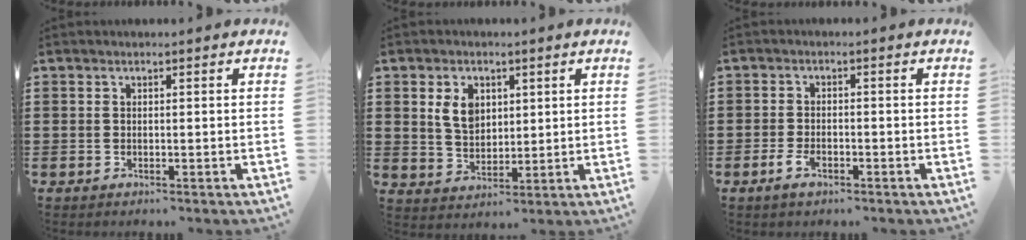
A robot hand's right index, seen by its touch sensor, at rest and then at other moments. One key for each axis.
{"total": 5.4, "fx": 1.8, "fy": 3.8, "fz": 3.4, "tx": -0.080, "ty": 0.013, "tz": 0.031}
{"total": 2.8, "fx": -1.4, "fy": 1.2, "fz": 2.1, "tx": -0.046, "ty": -0.005, "tz": -0.026}